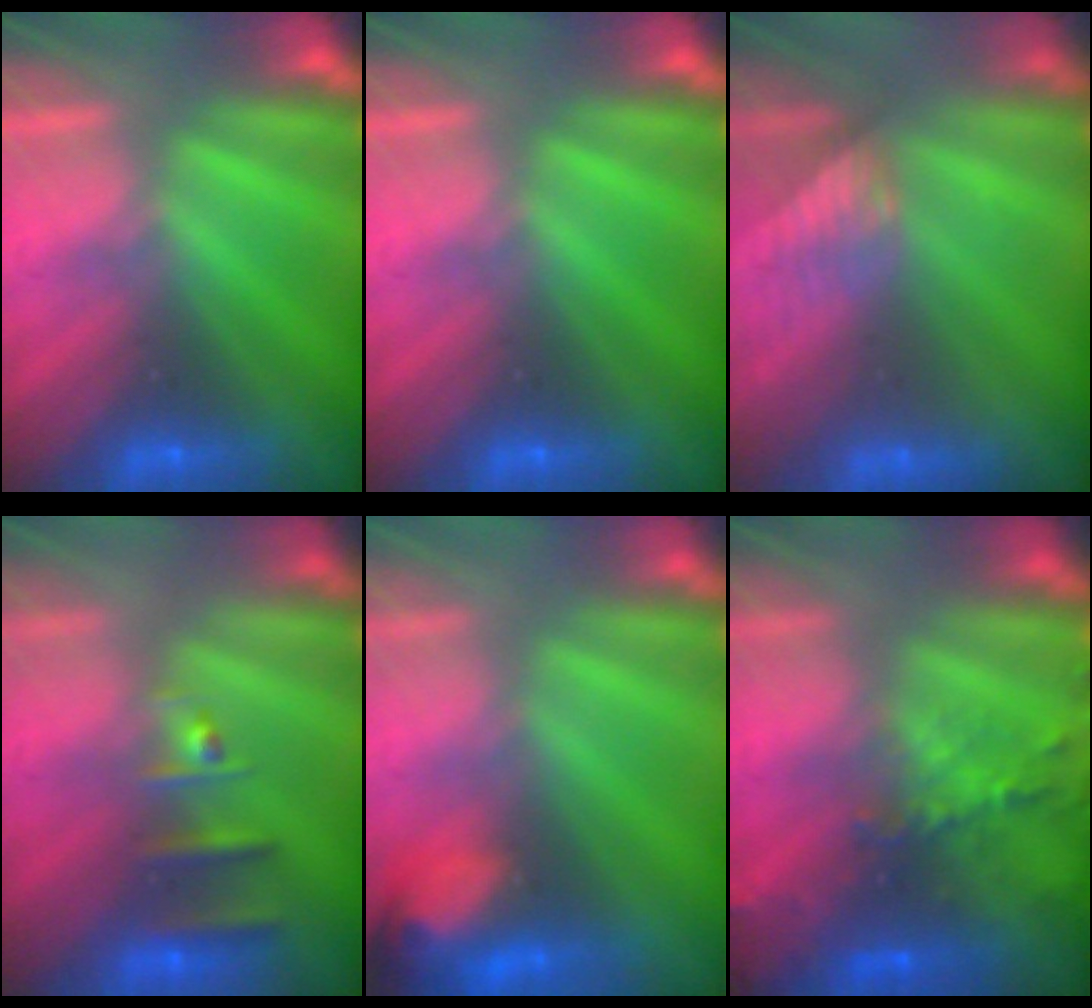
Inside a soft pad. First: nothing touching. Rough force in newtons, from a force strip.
{"total": 0.0}
{"total": 2.9}
{"total": 2.5}
{"total": 7.3}
{"total": 8.2}